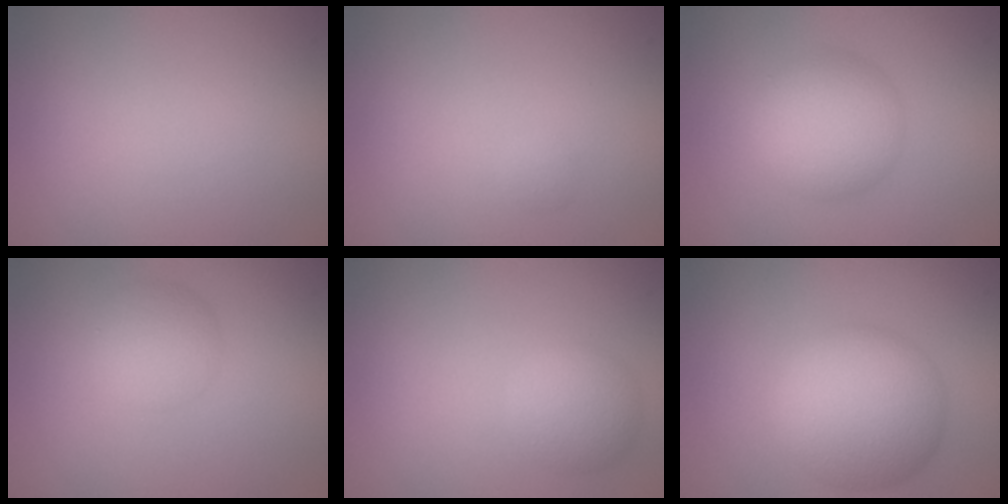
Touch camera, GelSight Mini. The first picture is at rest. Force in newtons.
{"total": 0.6, "press": 0.6, "slide": 0.0}
{"total": 5.0, "press": 5.0, "slide": 0.0}
{"total": 2.8, "press": 2.8, "slide": 0.1}
{"total": 2.8, "press": 2.8, "slide": 0.1}
{"total": 7.2, "press": 7.2, "slide": 0.3}